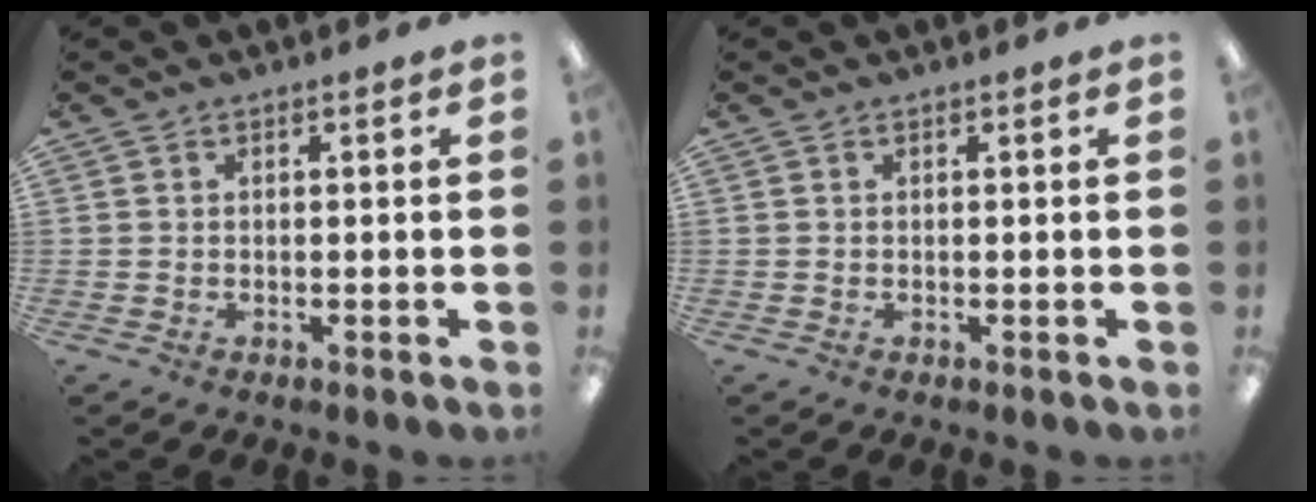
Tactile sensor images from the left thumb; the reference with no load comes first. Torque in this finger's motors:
{"motor_torque": [-0.15, -0.15, 0.17, -0.07, 0.00]}